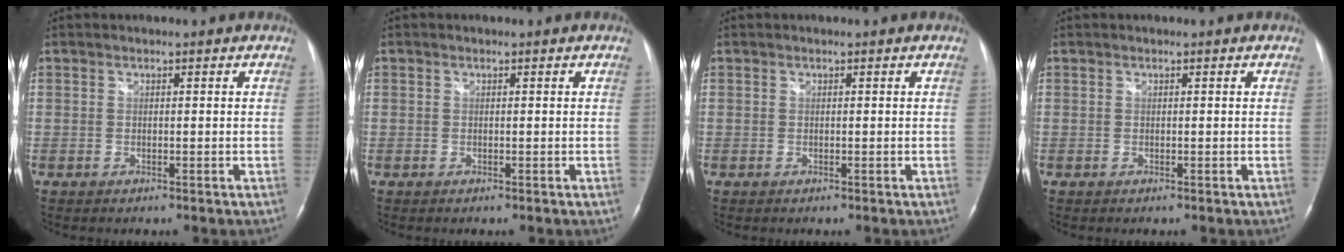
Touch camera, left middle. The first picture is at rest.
{"total": 0.0}
{"total": 0.0}
{"total": 0.0}